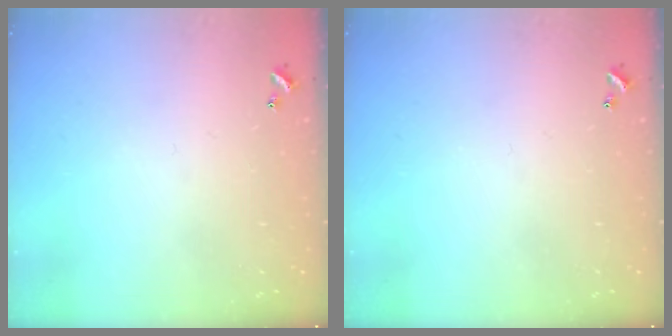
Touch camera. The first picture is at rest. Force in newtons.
{"total": 0.0}